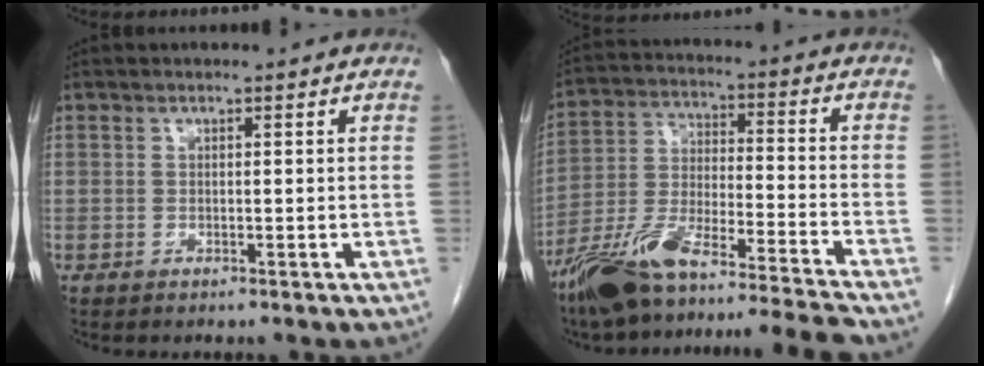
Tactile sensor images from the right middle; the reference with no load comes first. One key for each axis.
{"total": 17.7, "fx": -15.2, "fy": -0.7, "fz": 9.1, "tx": -0.189, "ty": -0.007, "tz": -0.271}